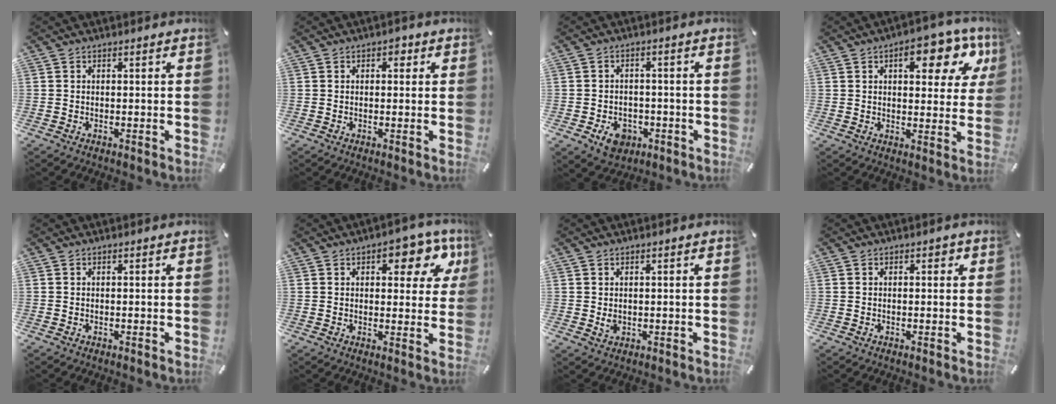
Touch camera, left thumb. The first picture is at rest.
{"total": 1.9, "force": [0.6, 1.4, 1.1], "torque": [-0.008, 0.002, 0.004]}
{"total": 6.4, "force": [-2.8, 4.9, 3.1], "torque": [-0.059, 0.011, -0.050]}
{"total": 12.9, "force": [5.7, 6.4, 9.7], "torque": [-0.116, -0.020, 0.089]}
{"total": 0.0}
{"total": 10.0, "force": [4.6, 5.3, 7.1], "torque": [-0.074, -0.021, 0.072]}
{"total": 1.6, "force": [0.3, 1.4, 0.8], "torque": [-0.009, 0.000, 0.004]}
{"total": 1.1, "force": [0.3, 0.8, 0.7], "torque": [-0.007, 0.005, 0.002]}